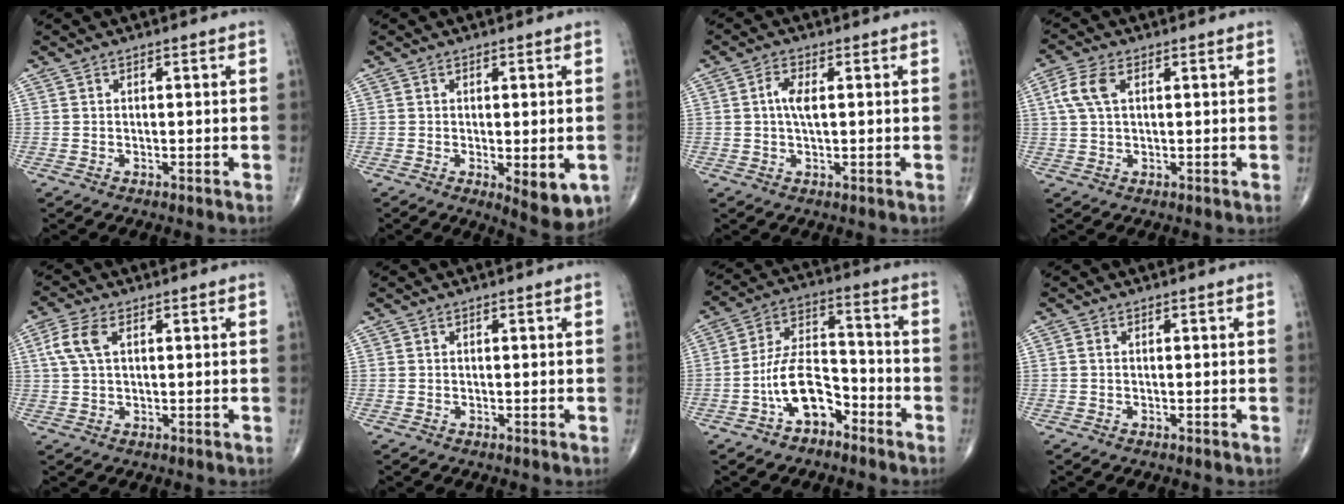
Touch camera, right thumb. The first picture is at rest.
{"total": 7.6, "force": [-2.2, 2.8, 6.7], "torque": [-0.078, -0.017, -0.024]}
{"total": 3.6, "force": [0.5, 1.4, 3.3], "torque": [-0.070, 0.001, 0.005]}
{"total": 5.4, "force": [1.6, 2.9, 4.3], "torque": [-0.109, 0.014, 0.031]}
{"total": 5.4, "force": [1.6, 2.8, 4.4], "torque": [-0.112, 0.014, 0.033]}
{"total": 0.0}
{"total": 10.8, "force": [-5.4, 6.1, 7.2], "torque": [-0.115, 0.059, -0.100]}
{"total": 0.5, "force": [0.0, 0.3, 0.4], "torque": [-0.008, 0.000, -0.003]}